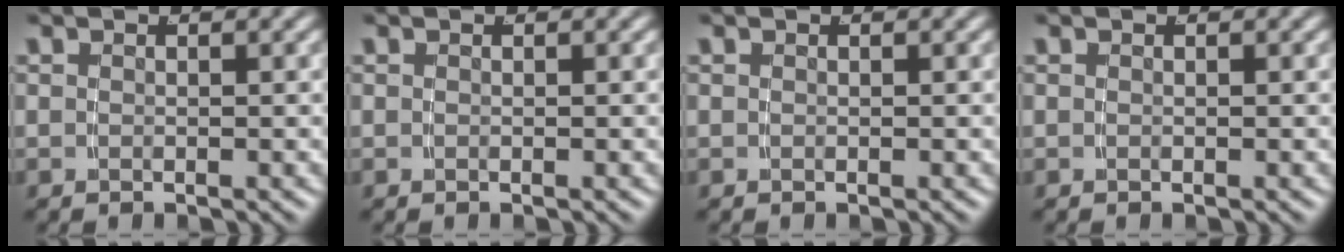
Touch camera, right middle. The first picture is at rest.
{"total": 0.0}
{"total": 0.0}
{"total": 0.0}